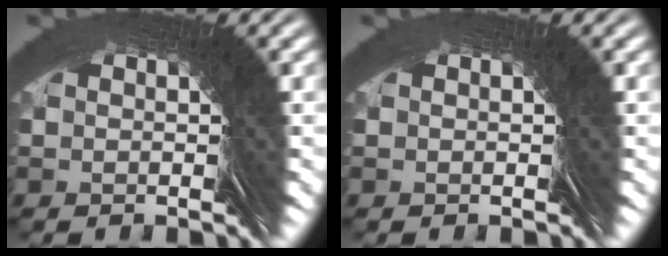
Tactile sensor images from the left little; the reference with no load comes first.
{"total": 0.0}